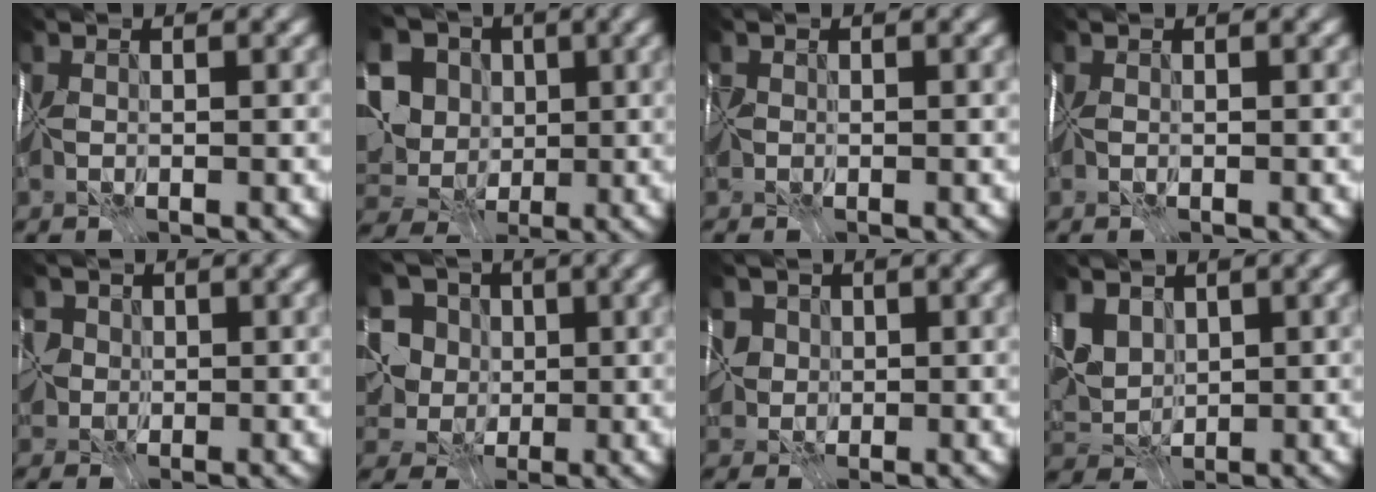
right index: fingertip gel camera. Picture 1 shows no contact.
{"total": 12.1, "force": [1.2, 10.2, 6.4], "torque": [-0.128, 0.002, 0.009]}
{"total": 0.7, "force": [-0.4, 0.5, 0.3], "torque": [-0.002, -0.001, -0.013]}
{"total": 0.0}
{"total": 2.2, "force": [0.2, 2.2, 0.6], "torque": [0.001, 0.008, -0.003]}
{"total": 6.8, "force": [1.2, 5.9, 3.2], "torque": [-0.061, 0.008, 0.006]}
{"total": 3.3, "force": [1.0, 2.9, 1.0], "torque": [-0.007, 0.014, 0.009]}
{"total": 3.5, "force": [1.9, 2.3, 1.7], "torque": [-0.039, 0.002, 0.042]}